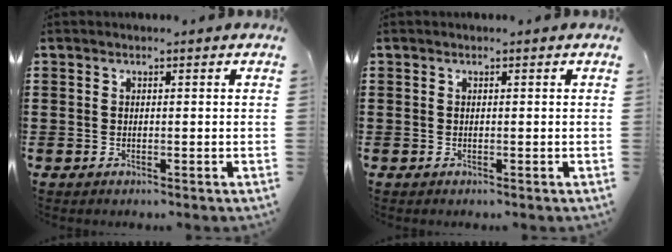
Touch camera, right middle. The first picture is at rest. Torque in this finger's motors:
{"motor_torque": [0.00, 0.01, 0.00, 0.00]}